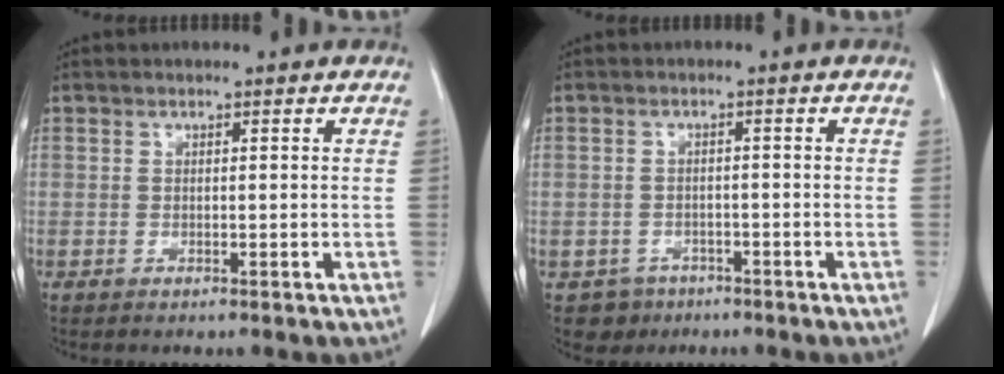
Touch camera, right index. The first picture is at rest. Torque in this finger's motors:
{"motor_torque": [-0.97, 0.61, -0.94, -0.21]}